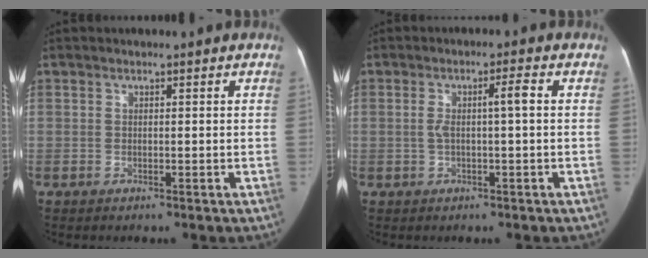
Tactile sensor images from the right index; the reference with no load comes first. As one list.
[{"total": 3.9, "force": [0.1, 0.4, 3.9], "torque": [-0.073, 0.015, 0.005]}]